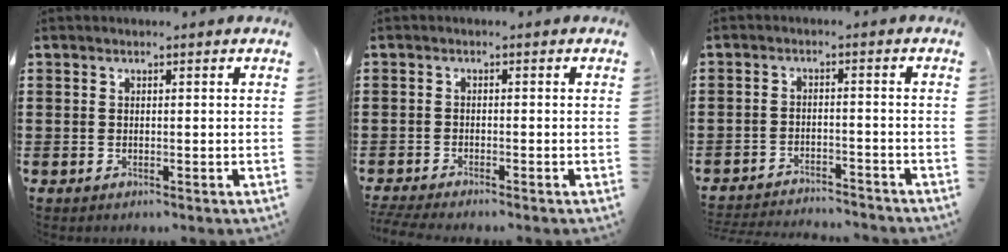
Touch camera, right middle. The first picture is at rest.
{"total": 1.8, "force": [-1.7, -0.2, 0.6], "torque": [-0.019, -0.006, -0.035]}
{"total": 3.3, "force": [-3.3, 0.1, 0.2], "torque": [-0.009, -0.001, -0.069]}